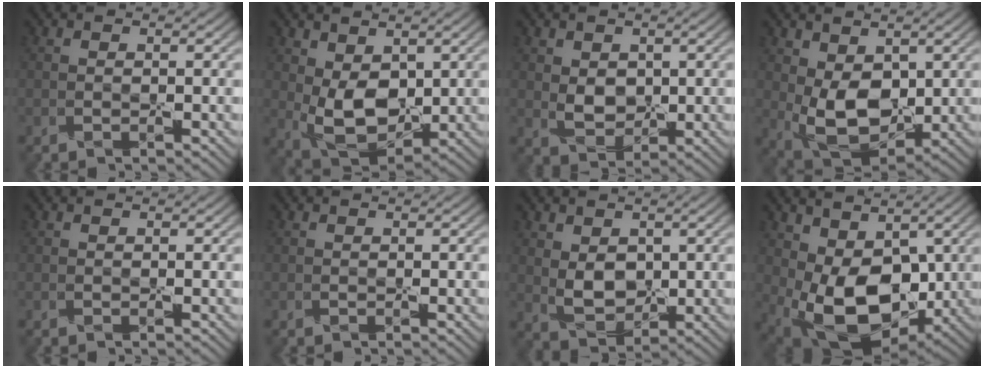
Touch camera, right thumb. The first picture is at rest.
{"total": 7.6, "force": [1.2, 4.9, 5.7], "torque": [-0.135, -0.008, 0.030]}
{"total": 3.3, "force": [1.0, 2.6, 1.8], "torque": [-0.045, -0.005, 0.024]}
{"total": 8.6, "force": [1.1, 5.6, 6.4], "torque": [-0.149, -0.008, 0.027]}
{"total": 0.0}
{"total": 0.0}
{"total": 4.5, "force": [1.2, 3.2, 2.9], "torque": [-0.069, -0.006, 0.032]}
{"total": 12.0, "force": [1.1, 7.8, 9.0], "torque": [-0.193, -0.029, 0.027]}